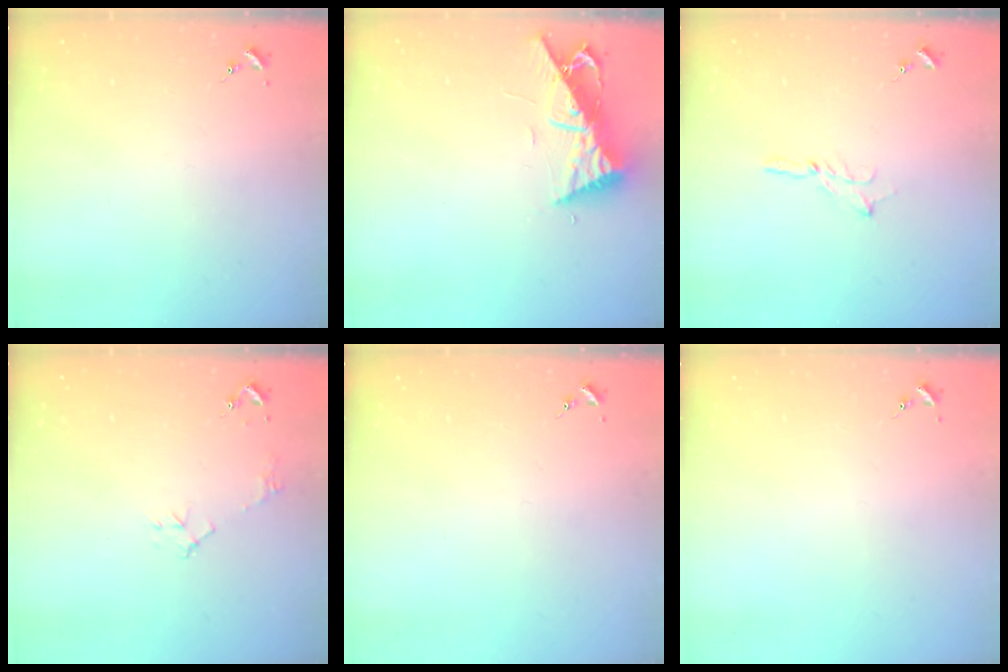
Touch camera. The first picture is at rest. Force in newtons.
{"total": 9.7, "press": 9.7, "slide": 0.7}
{"total": 2.3, "press": 2.3, "slide": 0.2}
{"total": 5.3, "press": 5.3, "slide": 0.7}
{"total": 0.0}
{"total": 0.0}